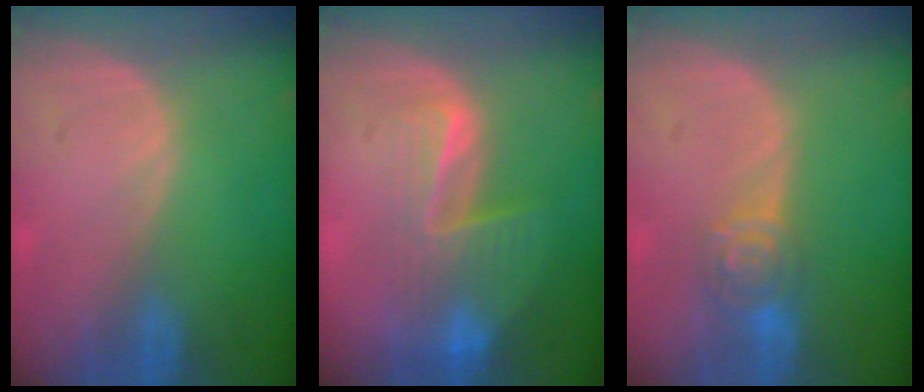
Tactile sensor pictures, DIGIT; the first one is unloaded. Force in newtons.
{"total": 8.1, "press": 7.0, "slide": 4.0}
{"total": 4.6, "press": 4.2, "slide": 1.9}